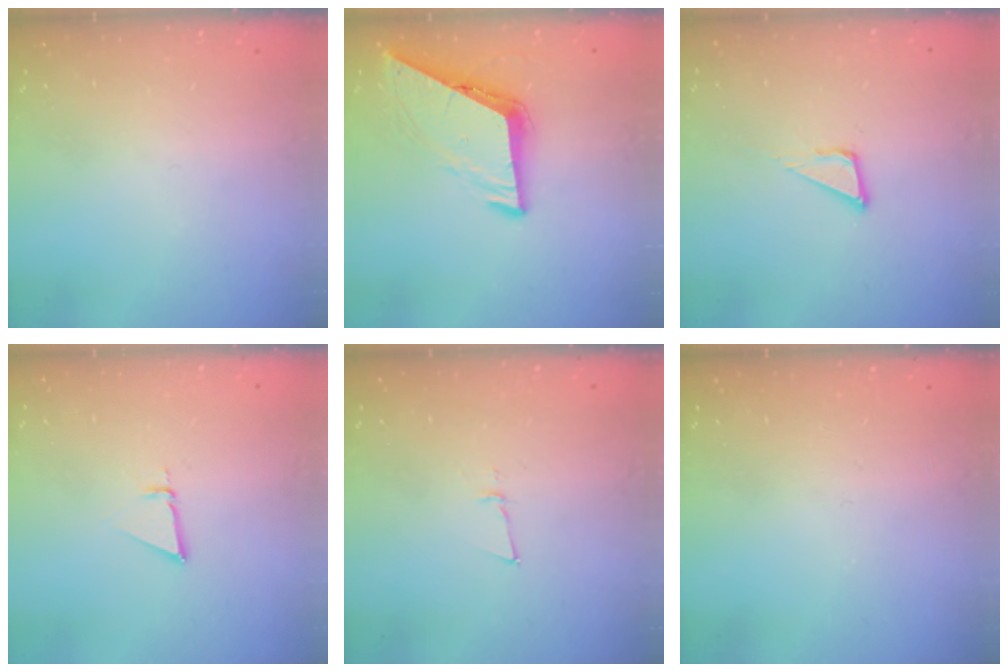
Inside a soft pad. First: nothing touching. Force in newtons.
{"total": 6.8, "press": 6.8, "slide": 0.4}
{"total": 3.8, "press": 3.8, "slide": 0.3}
{"total": 3.1, "press": 3.1, "slide": 0.2}
{"total": 3.9, "press": 3.8, "slide": 0.9}
{"total": 0.0}